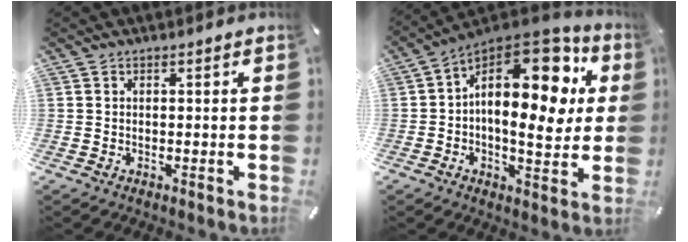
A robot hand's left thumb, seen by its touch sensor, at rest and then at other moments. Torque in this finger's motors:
{"motor_torque": [0.63, 0.53, 1.12, 0.55, 0.21]}